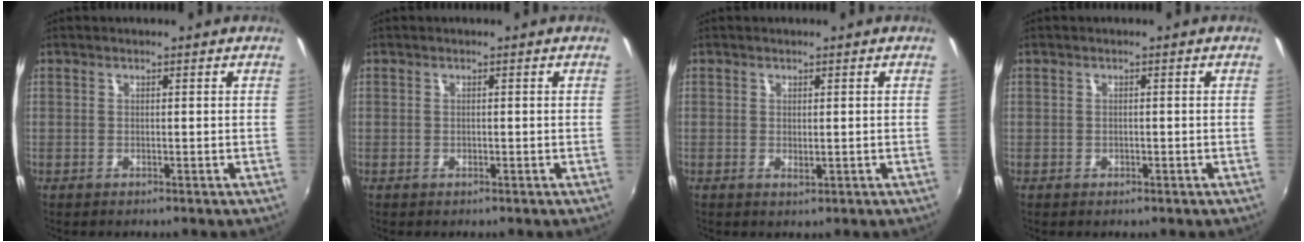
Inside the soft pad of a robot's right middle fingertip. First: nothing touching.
{"total": 0.0}
{"total": 0.9, "force": [0.0, 0.5, 0.7], "torque": [-0.011, -0.001, 0.000]}
{"total": 0.9, "force": [-0.6, 0.7, 0.3], "torque": [-0.005, -0.002, -0.007]}